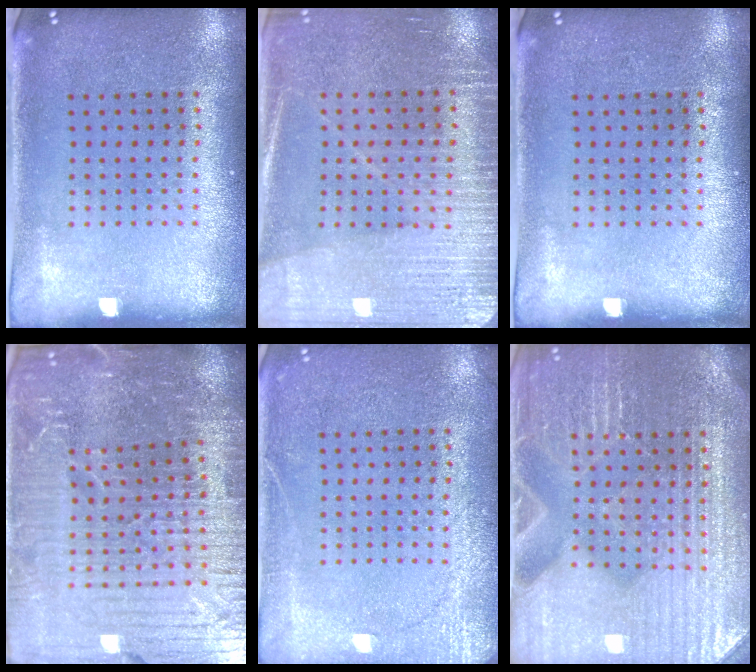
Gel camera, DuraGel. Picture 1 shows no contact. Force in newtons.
{"total": 3.2, "press": 3.0, "slide": 1.0}
{"total": 0.0}
{"total": 6.3, "press": 5.6, "slide": 3.0}
{"total": 3.5, "press": 3.4, "slide": 0.5}
{"total": 4.7, "press": 4.4, "slide": 1.5}